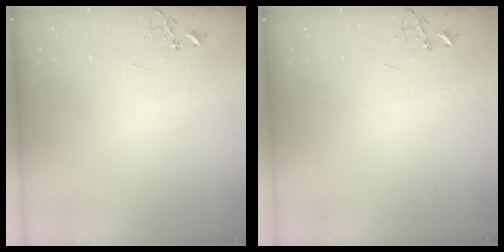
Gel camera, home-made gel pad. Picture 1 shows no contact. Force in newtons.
{"total": 0.0}